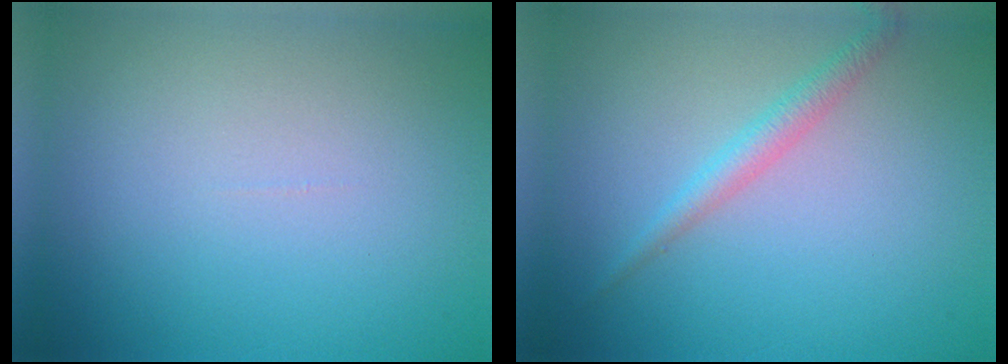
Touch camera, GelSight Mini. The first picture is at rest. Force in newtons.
{"total": 1.8, "press": 1.8, "slide": 0.0}